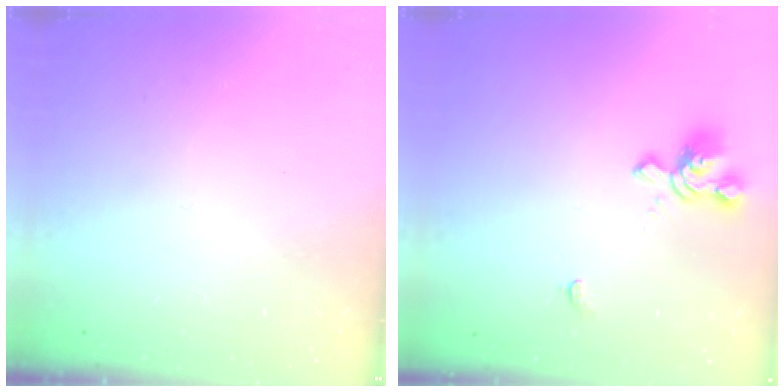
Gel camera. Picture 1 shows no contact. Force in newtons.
{"total": 1.5, "press": 1.0, "slide": 1.1}